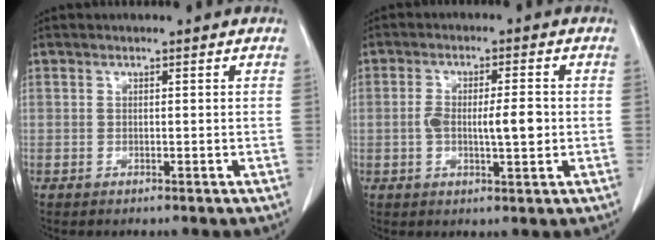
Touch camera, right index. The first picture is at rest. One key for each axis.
{"total": 6.1, "fx": -0.5, "fy": 1.5, "fz": 5.9, "tx": -0.107, "ty": 0.006, "tz": -0.006}